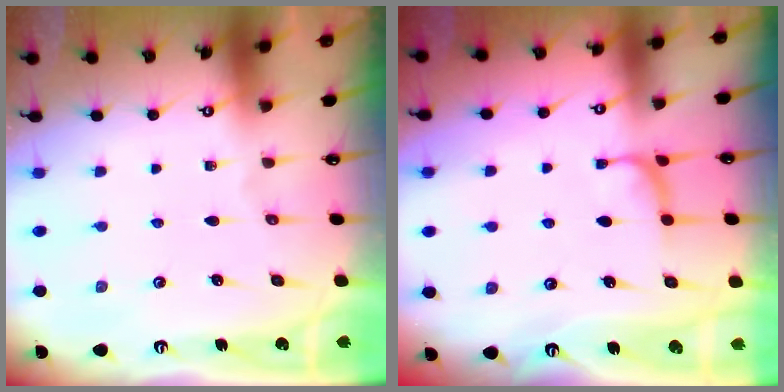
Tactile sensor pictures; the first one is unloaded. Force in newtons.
{"total": 2.3, "press": 2.2, "slide": 0.8}